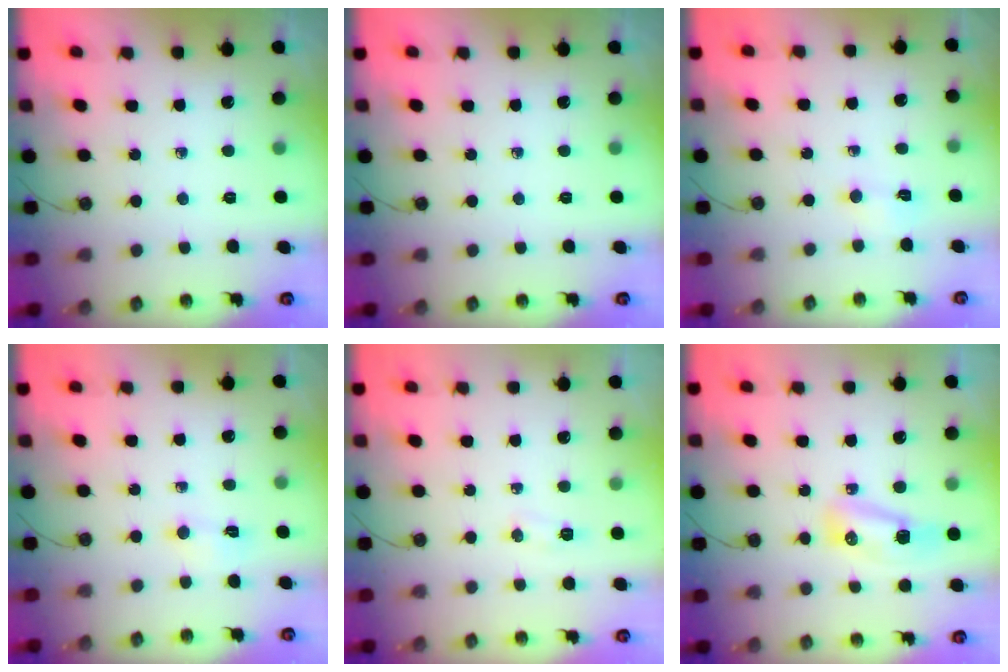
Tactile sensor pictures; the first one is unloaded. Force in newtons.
{"total": 0.0}
{"total": 3.2, "press": 3.1, "slide": 0.4}
{"total": 3.8, "press": 3.7, "slide": 0.6}
{"total": 4.1, "press": 4.0, "slide": 1.2}
{"total": 16.3, "press": 10.8, "slide": 12.2}